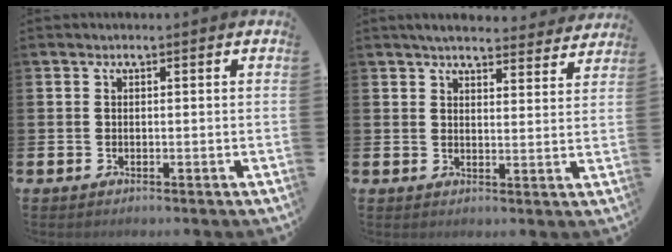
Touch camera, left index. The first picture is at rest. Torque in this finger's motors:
{"motor_torque": [0.31, -0.31, 0.16, 0.03]}